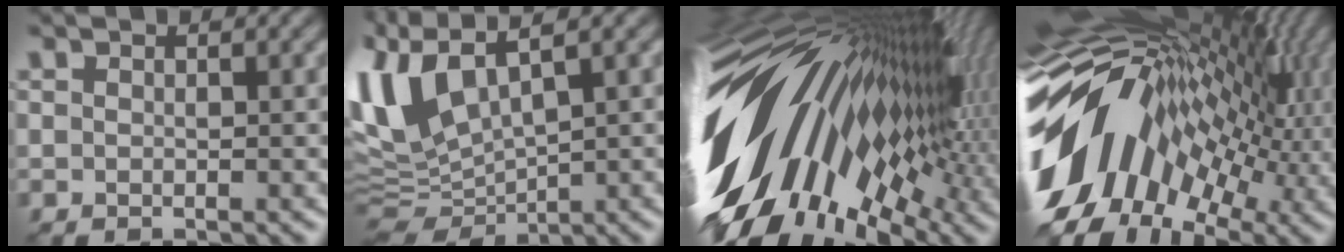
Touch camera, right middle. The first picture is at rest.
{"total": 8.4, "force": [2.2, 3.7, 7.2], "torque": [-0.171, 0.003, 0.040]}
{"total": 18.5, "force": [0.6, 9.1, 16.1], "torque": [-0.269, -0.035, 0.005]}
{"total": 15.1, "force": [-0.6, 8.6, 12.4], "torque": [-0.215, 0.026, -0.027]}